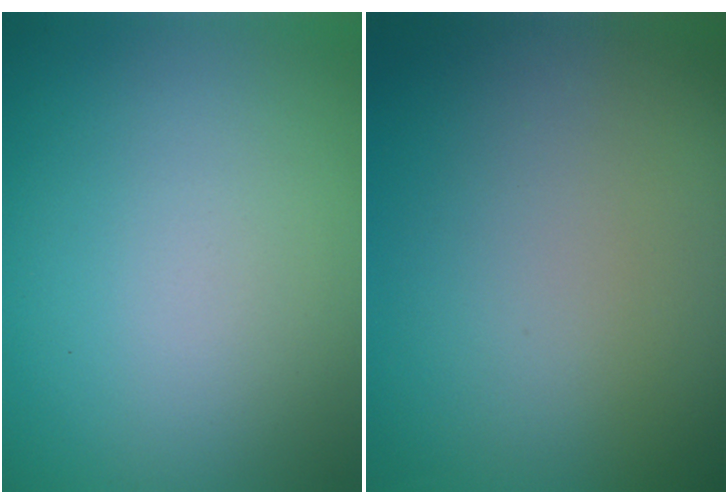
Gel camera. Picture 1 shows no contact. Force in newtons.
{"total": 0.0}